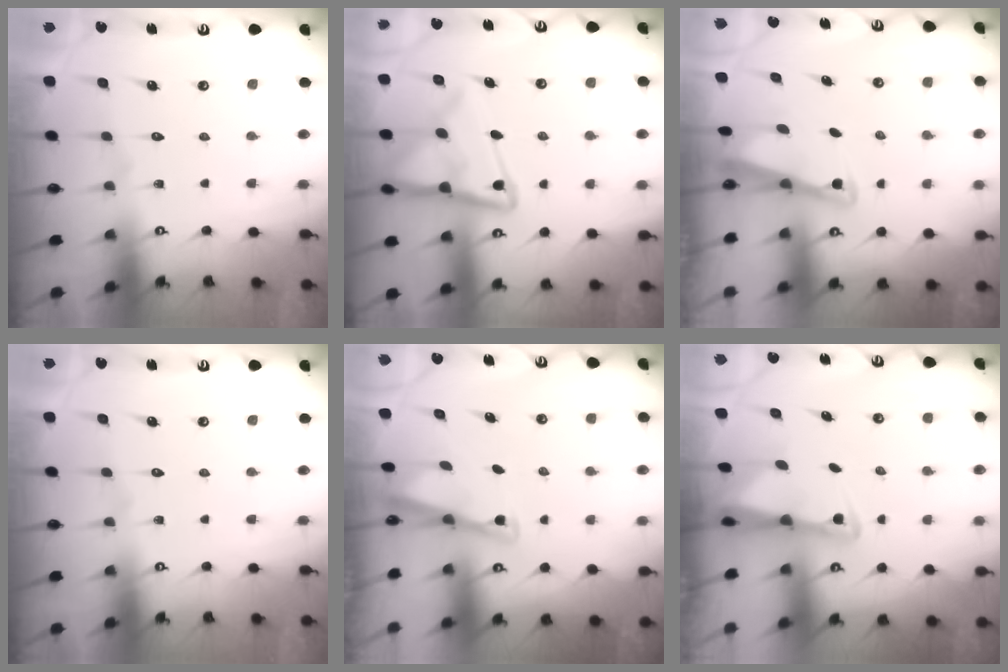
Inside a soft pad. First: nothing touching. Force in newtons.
{"total": 13.3, "press": 13.2, "slide": 1.3}
{"total": 2.8, "press": 2.8, "slide": 0.3}
{"total": 0.0}
{"total": 2.8, "press": 2.8, "slide": 0.3}
{"total": 2.1, "press": 2.1, "slide": 0.5}